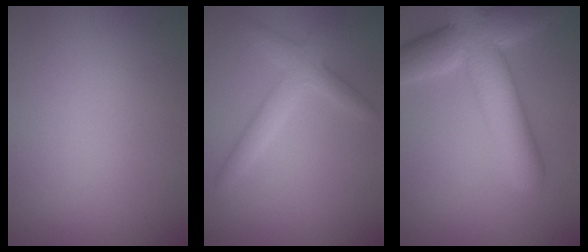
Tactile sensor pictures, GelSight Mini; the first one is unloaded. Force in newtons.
{"total": 3.0, "press": 3.0, "slide": 0.1}
{"total": 9.6, "press": 9.6, "slide": 0.7}